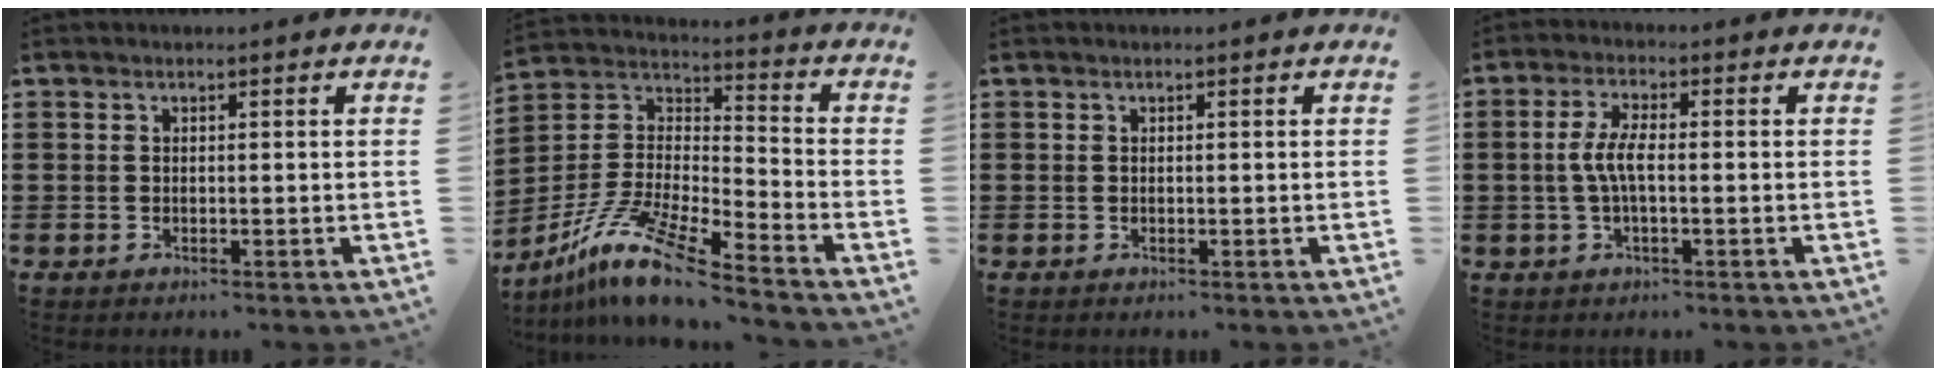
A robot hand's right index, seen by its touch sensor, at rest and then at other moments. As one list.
[{"total": 11.9, "force": [-9.6, 0.9, 6.9], "torque": [-0.160, 0.006, -0.197]}, {"total": 0.0}, {"total": 4.6, "force": [-0.7, 1.3, 4.4], "torque": [-0.101, -0.003, -0.021]}]